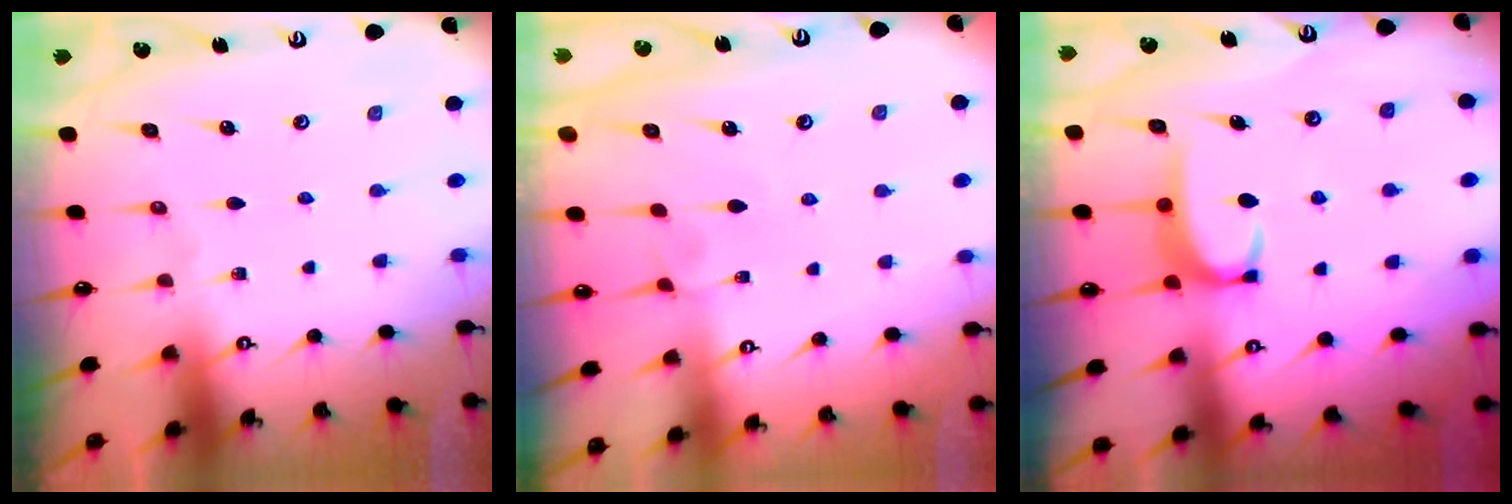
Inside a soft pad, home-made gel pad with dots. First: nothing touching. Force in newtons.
{"total": 3.2, "press": 3.2, "slide": 0.2}
{"total": 3.5, "press": 3.5, "slide": 0.4}